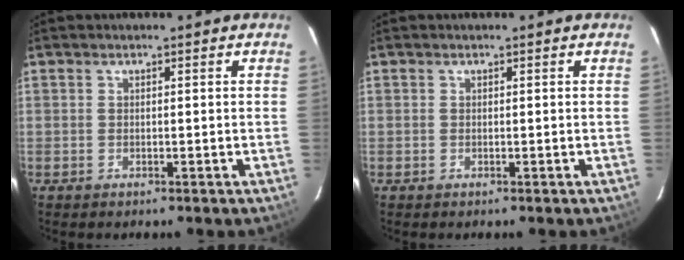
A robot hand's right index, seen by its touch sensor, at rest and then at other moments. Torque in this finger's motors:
{"motor_torque": [0.06, 0.05, 0.01, -0.01]}